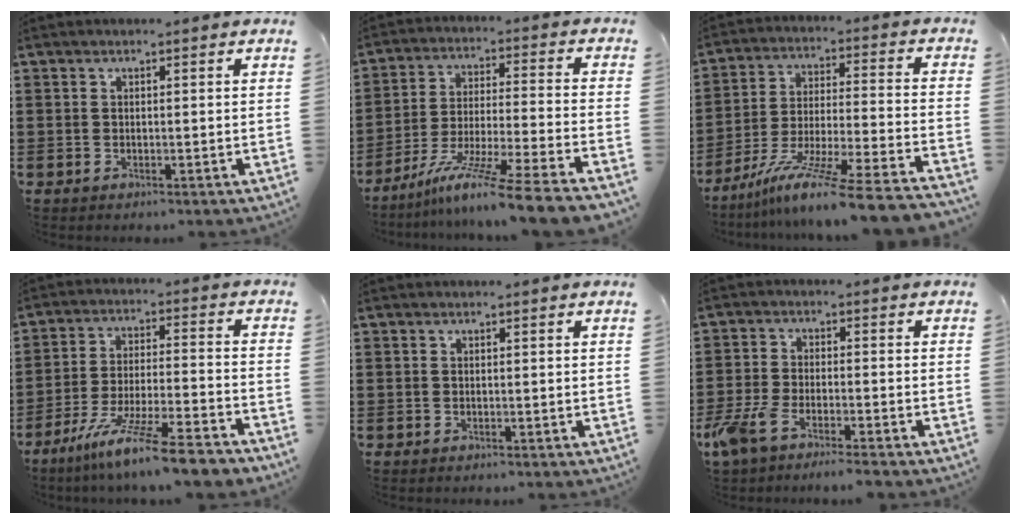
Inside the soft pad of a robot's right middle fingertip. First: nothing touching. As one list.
[{"total": 11.9, "force": [-9.6, -1.0, 6.9], "torque": [-0.124, 0.001, -0.189]}, {"total": 12.4, "force": [-10.3, -0.9, 6.9], "torque": [-0.116, 0.005, -0.199]}, {"total": 11.2, "force": [-9.1, -0.4, 6.4], "torque": [-0.126, -0.001, -0.180]}, {"total": 0.0}, {"total": 5.0, "force": [-4.1, 0.9, 2.8], "torque": [-0.081, -0.012, -0.085]}]